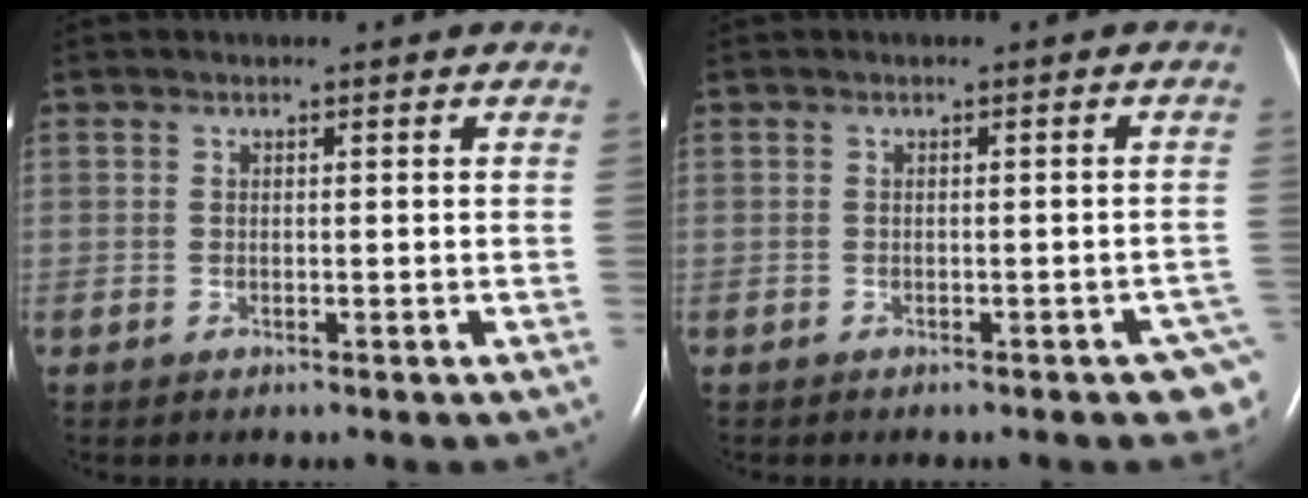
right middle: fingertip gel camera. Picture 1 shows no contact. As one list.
[{"total": 3.8, "force": [-2.4, 1.3, 2.7], "torque": [-0.010, 0.004, -0.029]}]